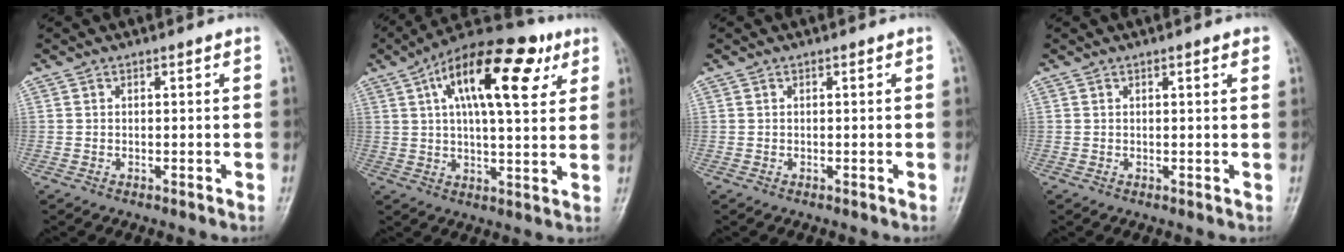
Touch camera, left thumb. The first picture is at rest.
{"total": 18.8, "force": [7.5, 7.6, 15.5], "torque": [-0.225, 0.005, 0.110]}
{"total": 0.0}
{"total": 1.6, "force": [0.9, 0.3, 1.3], "torque": [-0.019, -0.001, 0.010]}